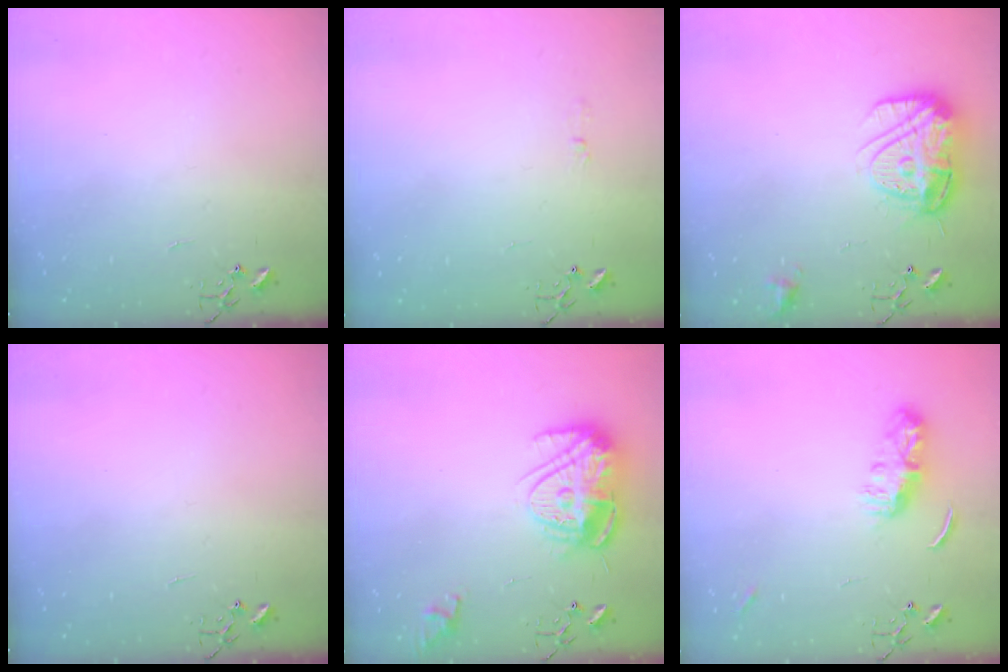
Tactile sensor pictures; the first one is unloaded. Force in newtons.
{"total": 3.3, "press": 3.2, "slide": 0.4}
{"total": 16.8, "press": 16.7, "slide": 1.5}
{"total": 0.0}
{"total": 15.8, "press": 15.7, "slide": 1.4}
{"total": 7.4, "press": 7.4, "slide": 0.5}